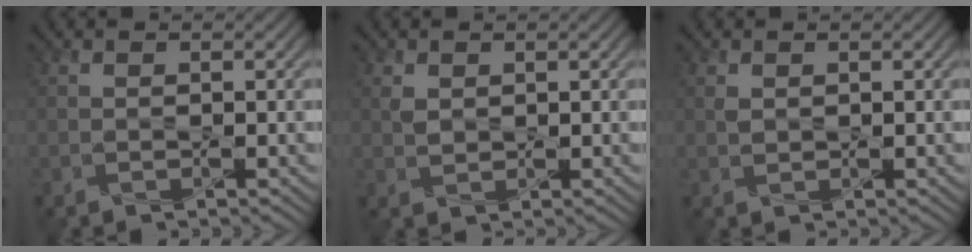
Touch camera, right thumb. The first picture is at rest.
{"total": 1.3, "force": [0.5, 1.0, 0.7], "torque": [-0.021, -0.001, 0.013]}
{"total": 0.8, "force": [0.3, 0.6, 0.4], "torque": [-0.016, -0.002, 0.009]}